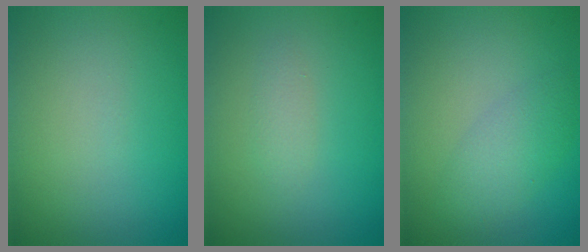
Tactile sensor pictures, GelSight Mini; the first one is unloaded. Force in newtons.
{"total": 1.1, "press": 1.1, "slide": 0.1}
{"total": 2.8, "press": 2.8, "slide": 0.2}